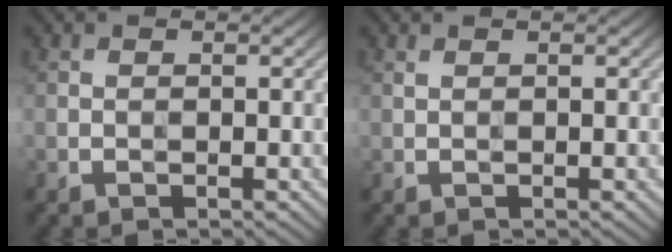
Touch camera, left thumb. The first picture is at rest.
{"total": 0.0}